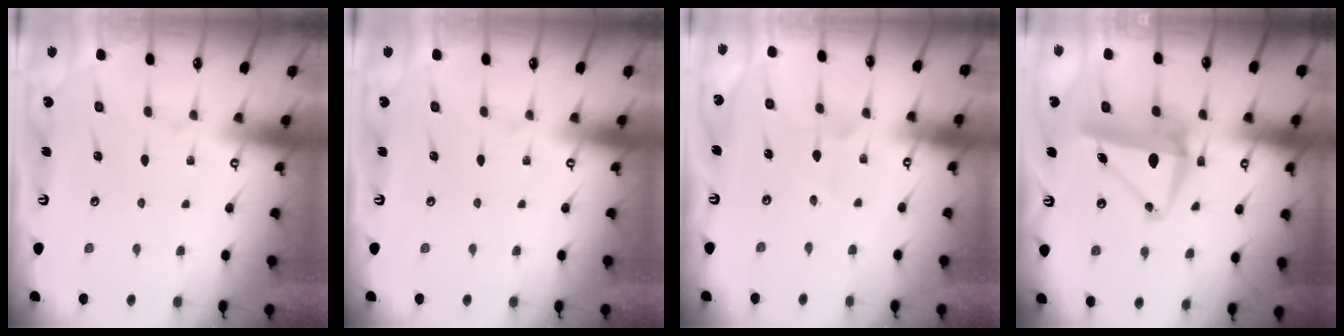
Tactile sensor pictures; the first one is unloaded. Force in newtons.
{"total": 0.0}
{"total": 2.8, "press": 2.8, "slide": 0.3}
{"total": 10.1, "press": 9.8, "slide": 2.2}